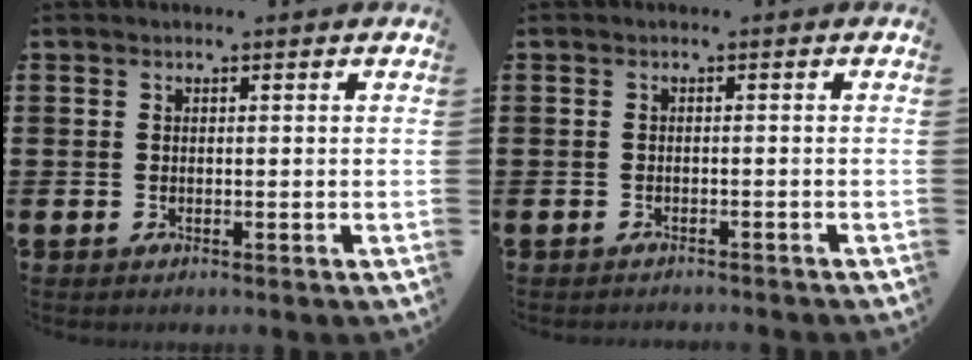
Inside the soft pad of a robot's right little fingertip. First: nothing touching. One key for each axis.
{"total": 0.6, "fx": -0.6, "fy": 0.0, "fz": 0.0, "tx": -0.001, "ty": -0.002, "tz": -0.012}